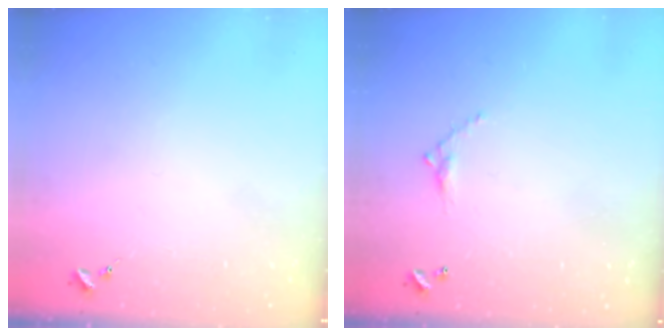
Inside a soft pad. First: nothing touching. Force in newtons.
{"total": 4.6, "press": 4.6, "slide": 0.3}